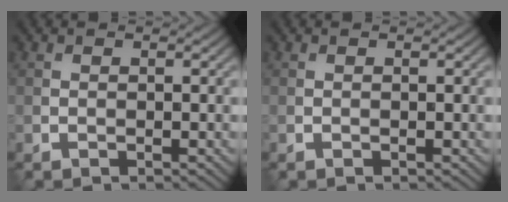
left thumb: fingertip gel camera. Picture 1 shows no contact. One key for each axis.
{"total": 0.0}